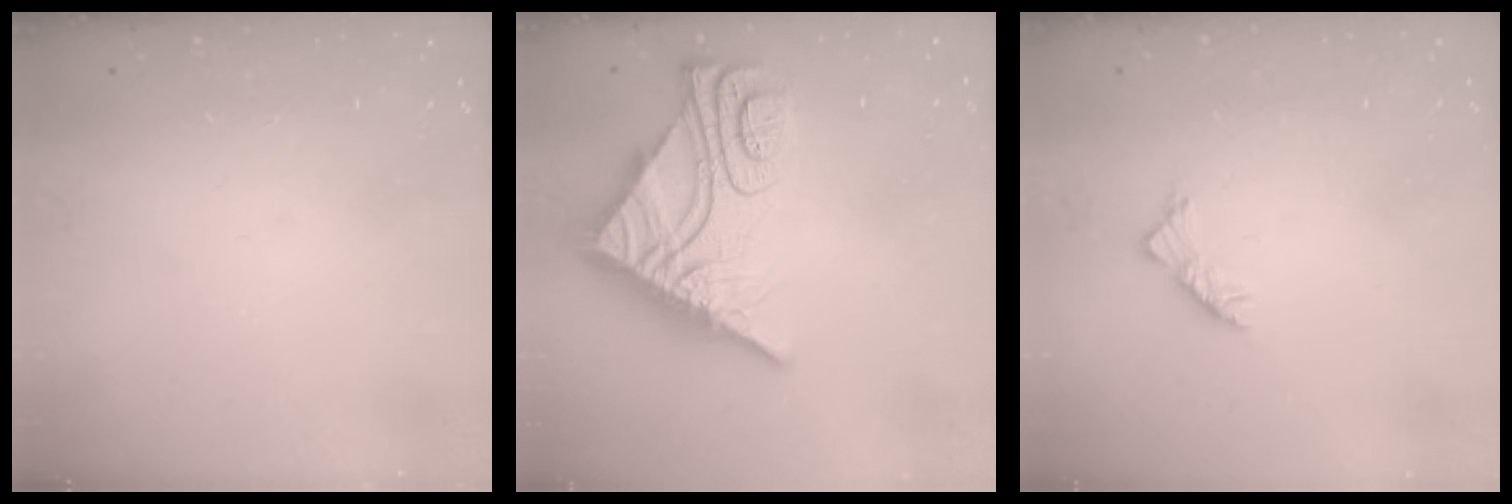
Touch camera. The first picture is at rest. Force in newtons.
{"total": 18.8, "press": 18.7, "slide": 1.5}
{"total": 4.1, "press": 3.9, "slide": 1.1}